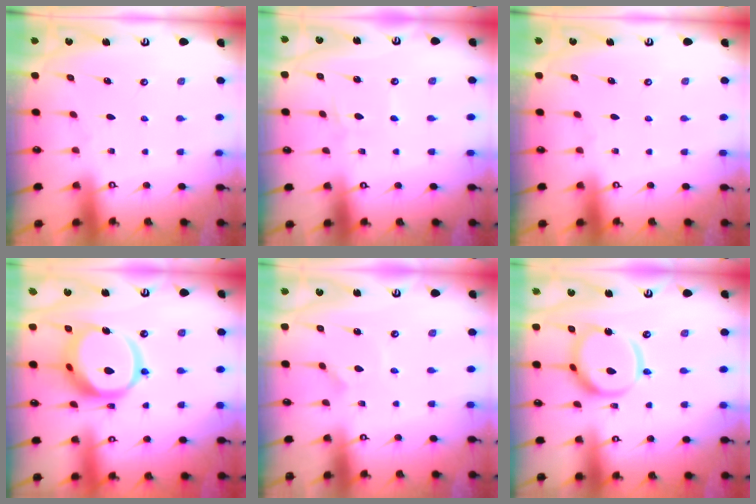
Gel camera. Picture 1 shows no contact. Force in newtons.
{"total": 2.1, "press": 2.1, "slide": 0.2}
{"total": 0.0}
{"total": 16.7, "press": 16.6, "slide": 1.9}
{"total": 2.6, "press": 2.6, "slide": 0.1}
{"total": 13.6, "press": 13.6, "slide": 1.4}